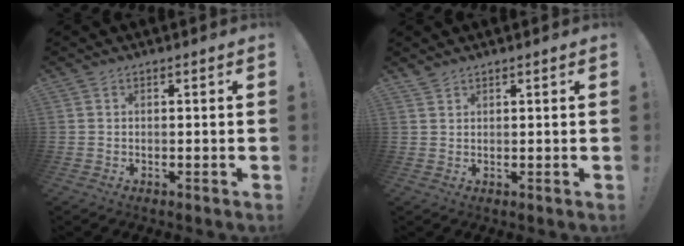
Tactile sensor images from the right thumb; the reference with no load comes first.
{"total": 1.3, "force": [1.2, 0.3, 0.4], "torque": [-0.008, -0.005, 0.024]}